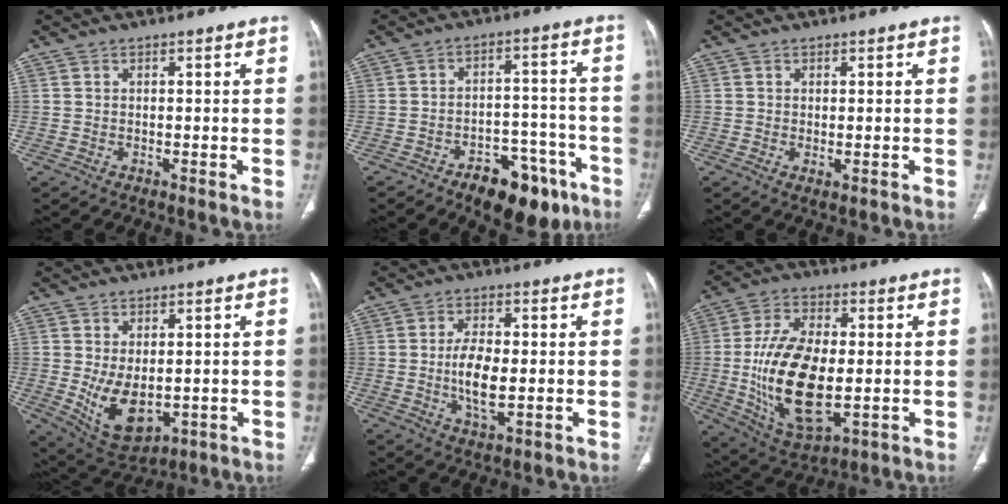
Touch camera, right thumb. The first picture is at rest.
{"total": 13.9, "force": [-8.7, 7.0, 8.3], "torque": [-0.077, 0.066, -0.121]}
{"total": 1.2, "force": [-0.2, 0.6, 1.0], "torque": [-0.021, -0.005, 0.001]}
{"total": 9.8, "force": [-1.1, 5.9, 7.8], "torque": [-0.124, -0.014, 0.007]}
{"total": 7.6, "force": [-0.7, 3.4, 6.8], "torque": [-0.130, -0.004, -0.013]}
{"total": 19.3, "force": [-1.7, 10.1, 16.4], "torque": [-0.303, -0.006, -0.017]}